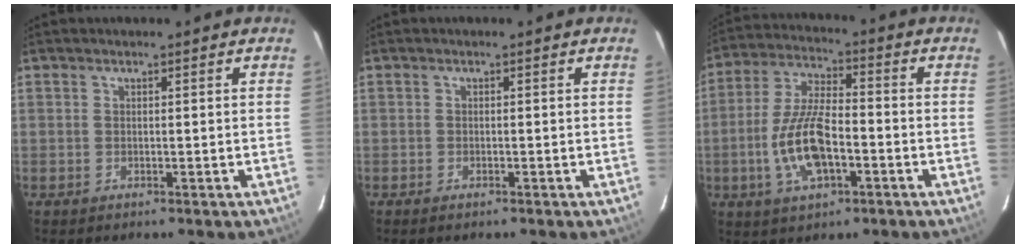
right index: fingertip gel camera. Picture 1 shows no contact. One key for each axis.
{"total": 0.9, "fx": -0.7, "fy": 0.3, "fz": 0.5, "tx": -0.009, "ty": -0.003, "tz": -0.014}
{"total": 12.5, "fx": -3.8, "fy": 5.0, "fz": 10.8, "tx": -0.227, "ty": 0.001, "tz": -0.069}